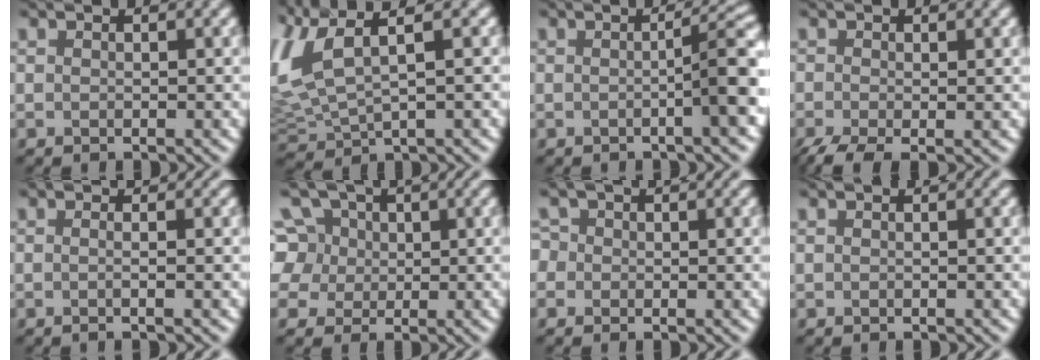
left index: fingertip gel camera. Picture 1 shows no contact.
{"total": 7.1, "force": [2.7, 2.7, 6.0], "torque": [-0.153, 0.015, 0.052]}
{"total": 4.0, "force": [-0.7, 0.5, 3.9], "torque": [-0.056, 0.011, -0.019]}
{"total": 2.8, "force": [-1.2, 0.9, 2.3], "torque": [-0.053, -0.012, -0.026]}
{"total": 1.4, "force": [-0.4, 0.3, 1.3], "torque": [-0.019, 0.000, -0.020]}
{"total": 9.3, "force": [3.9, 7.3, 4.3], "torque": [-0.089, 0.036, 0.039]}
{"total": 2.3, "force": [0.4, 2.0, 1.0], "torque": [-0.015, 0.017, -0.008]}
{"total": 0.0}